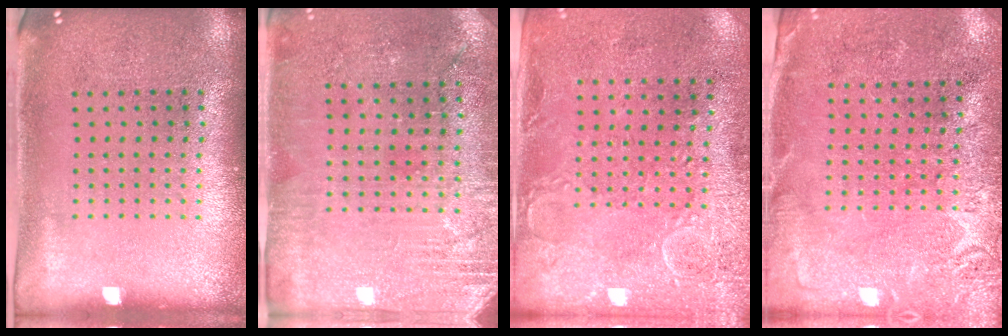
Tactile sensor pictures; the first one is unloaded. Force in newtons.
{"total": 2.8, "press": 2.7, "slide": 0.7}
{"total": 2.9, "press": 2.3, "slide": 1.8}
{"total": 2.7, "press": 2.6, "slide": 0.9}